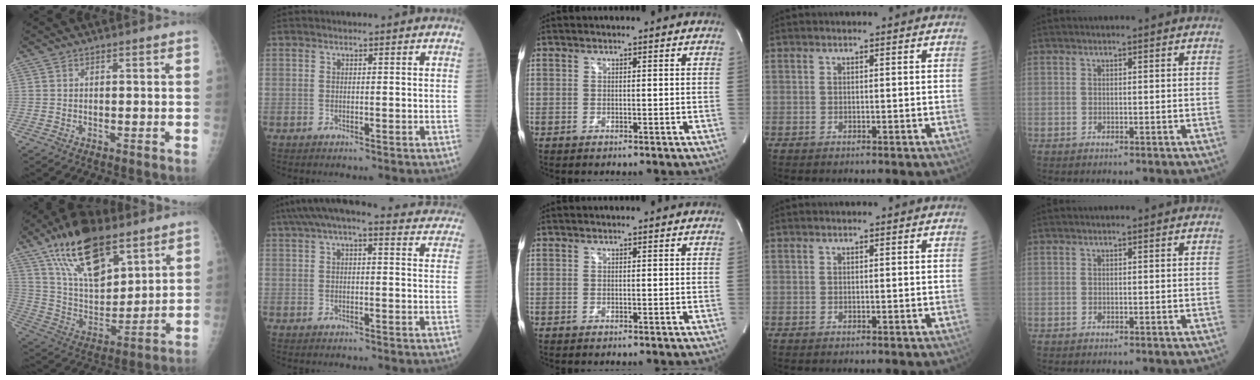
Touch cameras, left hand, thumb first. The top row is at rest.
{"thumb": {"total": 20.1, "force": [12.5, 9.2, 12.8], "torque": [-0.190, -0.054, 0.233]}, "index": {"total": 18.2, "force": [16.1, 3.9, 7.6], "torque": [-0.114, 0.052, 0.198]}}